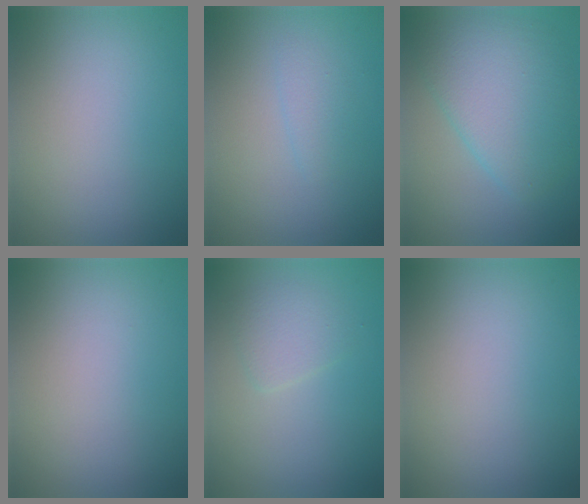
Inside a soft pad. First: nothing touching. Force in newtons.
{"total": 1.1, "press": 1.1, "slide": 0.1}
{"total": 6.1, "press": 6.1, "slide": 0.1}
{"total": 0.0}
{"total": 1.8, "press": 1.8, "slide": 0.1}
{"total": 0.0}